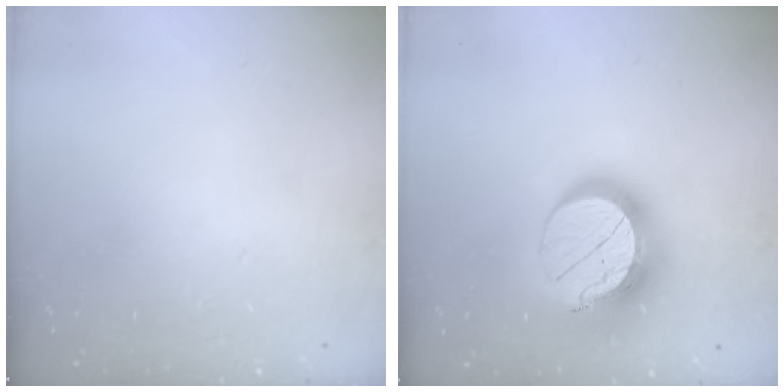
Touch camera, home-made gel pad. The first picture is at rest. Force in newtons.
{"total": 17.7, "press": 17.6, "slide": 1.9}